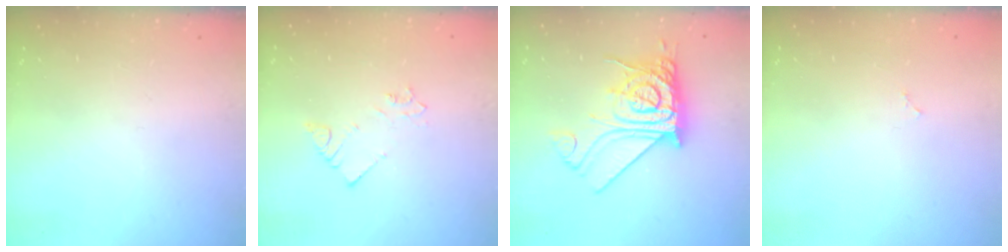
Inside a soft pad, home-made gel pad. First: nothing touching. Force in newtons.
{"total": 2.7, "press": 2.7, "slide": 0.3}
{"total": 15.8, "press": 15.7, "slide": 1.4}
{"total": 1.8, "press": 1.8, "slide": 0.3}